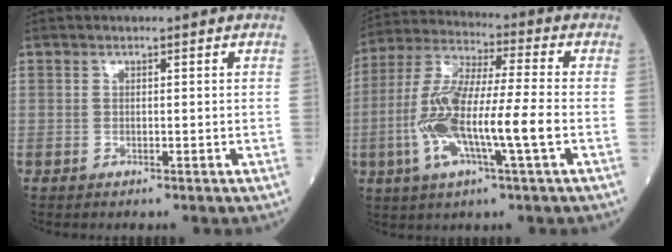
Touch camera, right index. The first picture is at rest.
{"total": 14.7, "force": [-3.4, 1.5, 14.2], "torque": [-0.294, 0.003, -0.067]}